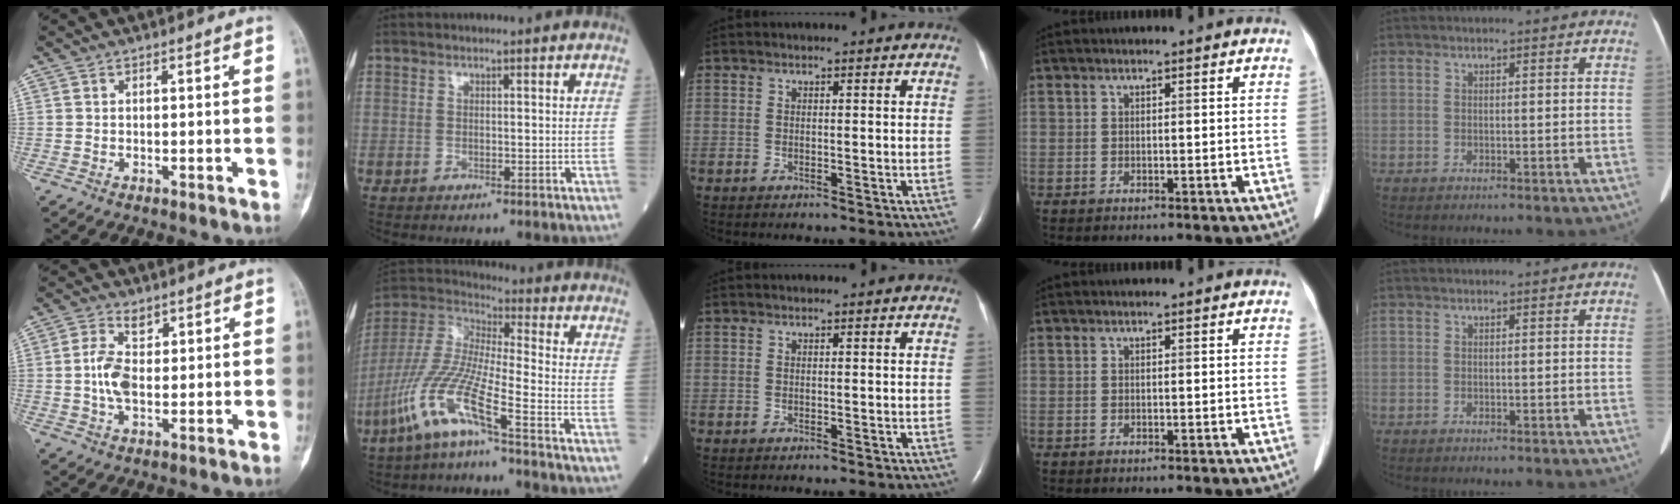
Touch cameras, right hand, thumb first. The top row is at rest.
{"thumb": {"total": 6.2, "force": [1.2, 3.8, 4.7], "torque": [-0.090, 0.002, 0.021]}, "index": {"total": 12.7, "force": [-7.2, -0.1, 10.4], "torque": [-0.243, -0.023, -0.152]}}